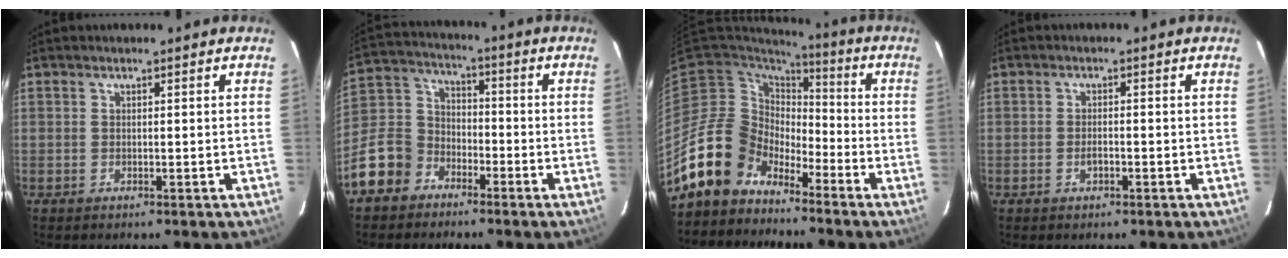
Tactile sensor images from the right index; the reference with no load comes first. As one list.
[{"total": 12.1, "force": [-7.1, 9.2, 3.3], "torque": [-0.095, 0.046, -0.132]}, {"total": 12.4, "force": [-9.6, 7.8, 1.2], "torque": [-0.040, 0.031, -0.174]}, {"total": 1.7, "force": [-0.8, 0.7, 1.3], "torque": [-0.027, 0.000, -0.016]}]